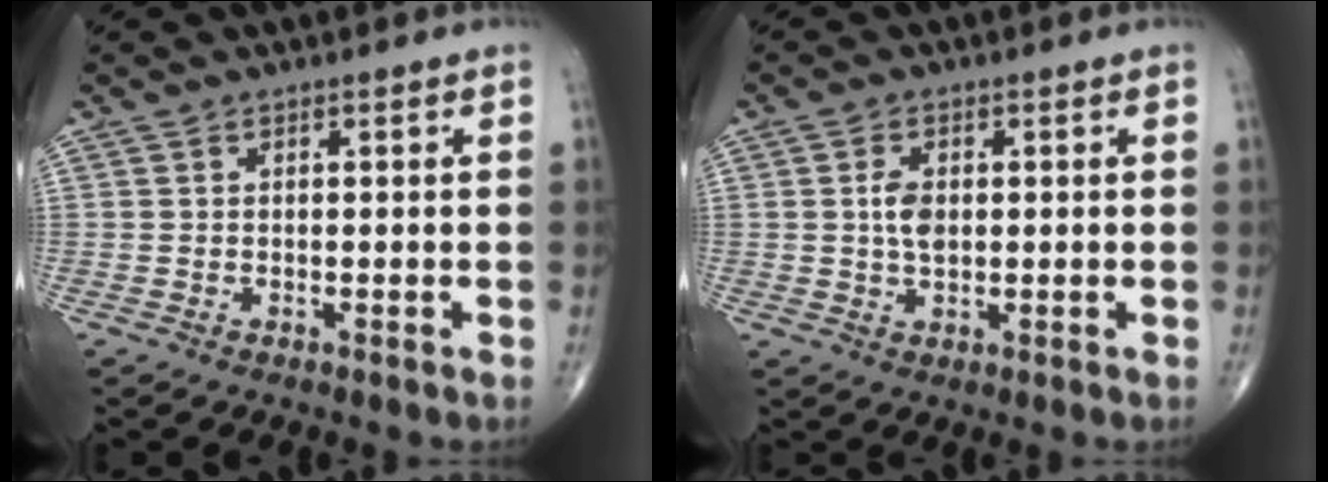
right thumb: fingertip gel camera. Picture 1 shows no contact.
{"total": 4.1, "force": [0.4, 2.4, 3.3], "torque": [-0.060, 0.000, 0.008]}